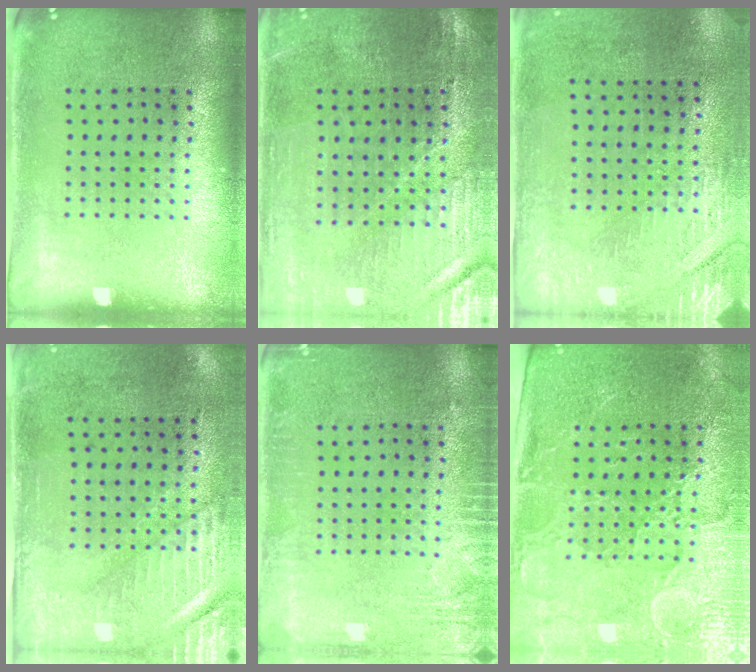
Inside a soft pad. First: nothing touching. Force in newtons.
{"total": 1.3, "press": 1.3, "slide": 0.2}
{"total": 2.8, "press": 2.4, "slide": 1.4}
{"total": 2.8, "press": 2.4, "slide": 1.4}
{"total": 2.7, "press": 2.7, "slide": 0.4}
{"total": 3.5, "press": 3.4, "slide": 1.1}